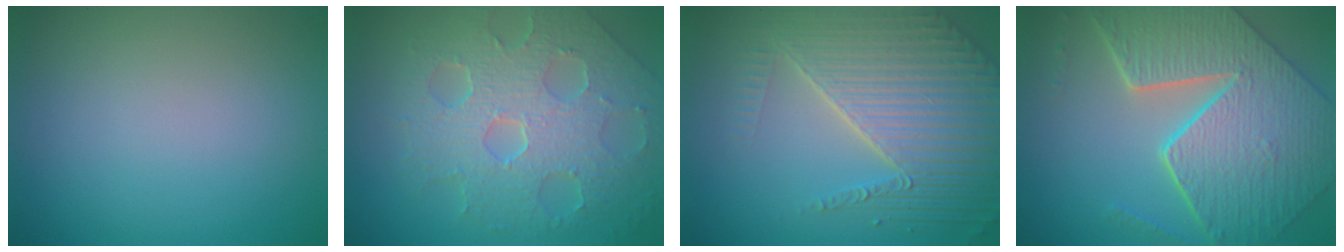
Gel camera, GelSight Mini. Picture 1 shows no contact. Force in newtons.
{"total": 8.5, "press": 5.8, "slide": 6.2}
{"total": 7.2, "press": 5.5, "slide": 4.6}
{"total": 9.2, "press": 6.6, "slide": 6.4}